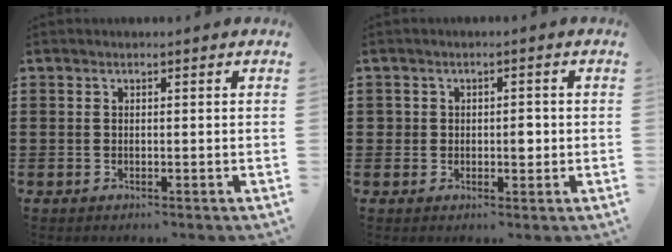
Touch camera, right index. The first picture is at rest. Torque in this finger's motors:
{"motor_torque": [0.17, 0.20, 0.10, 0.04]}